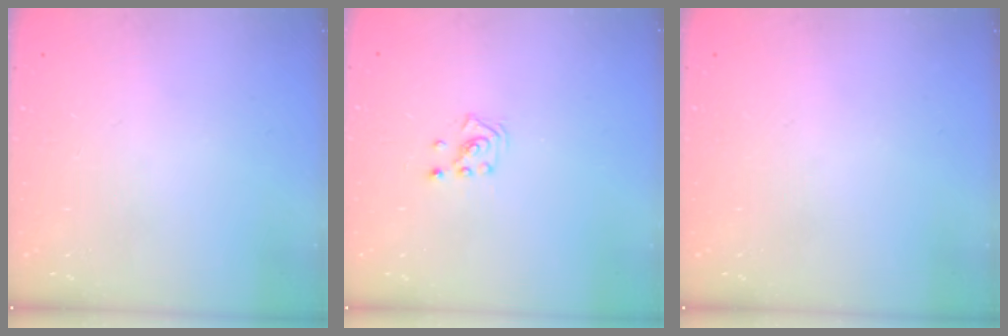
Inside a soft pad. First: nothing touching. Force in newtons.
{"total": 1.4, "press": 1.4, "slide": 0.1}
{"total": 0.0}